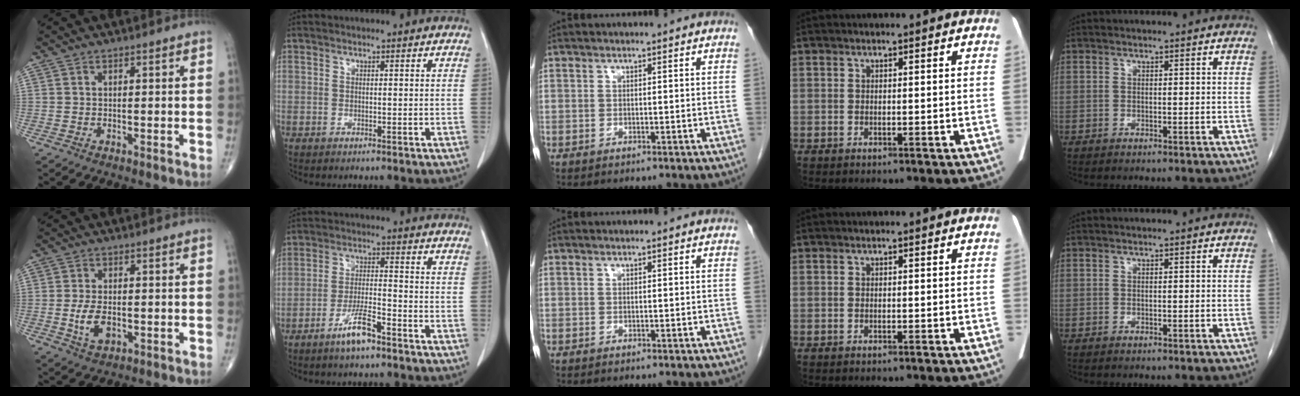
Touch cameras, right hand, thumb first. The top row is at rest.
{"thumb": {"total": 5.6, "force": [-1.1, 3.2, 4.4], "torque": [-0.083, -0.003, -0.016]}, "index": {"total": 6.0, "force": [-4.2, 0.8, 4.3], "torque": [-0.086, -0.004, -0.075]}}